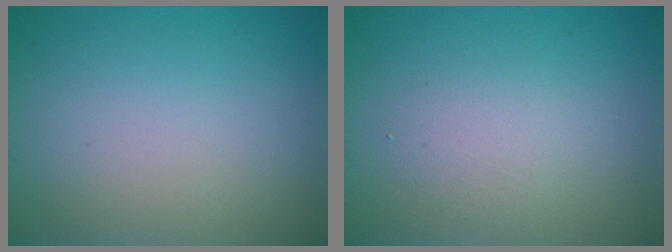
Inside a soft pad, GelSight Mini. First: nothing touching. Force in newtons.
{"total": 2.1, "press": 2.1, "slide": 0.1}